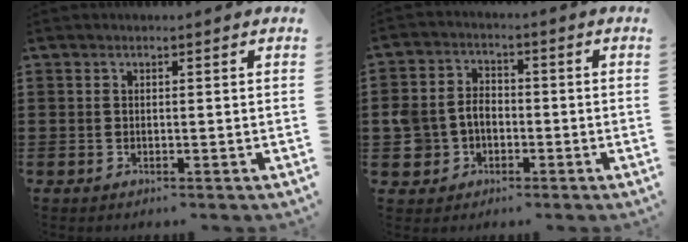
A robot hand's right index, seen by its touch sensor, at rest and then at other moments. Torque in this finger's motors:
{"motor_torque": [0.31, 0.01, 0.17, 0.09]}